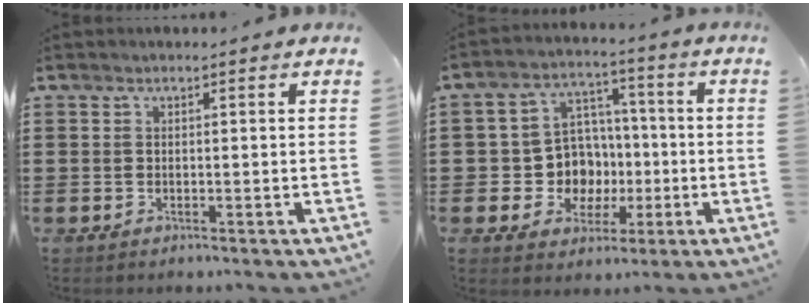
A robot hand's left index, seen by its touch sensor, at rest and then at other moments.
{"total": 9.1, "force": [-0.4, 8.4, 3.3], "torque": [-0.090, 0.016, 0.003]}